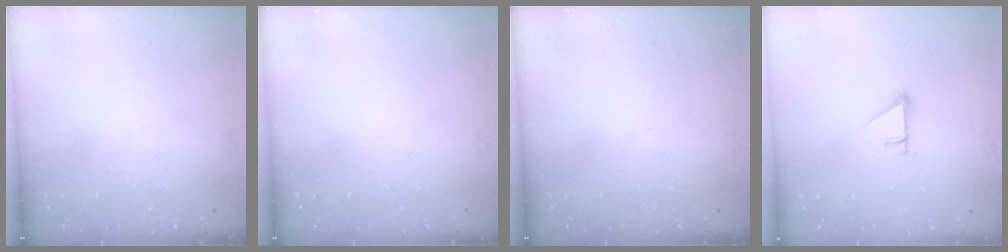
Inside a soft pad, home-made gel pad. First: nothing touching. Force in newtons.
{"total": 0.0}
{"total": 0.0}
{"total": 2.7, "press": 2.7, "slide": 0.0}